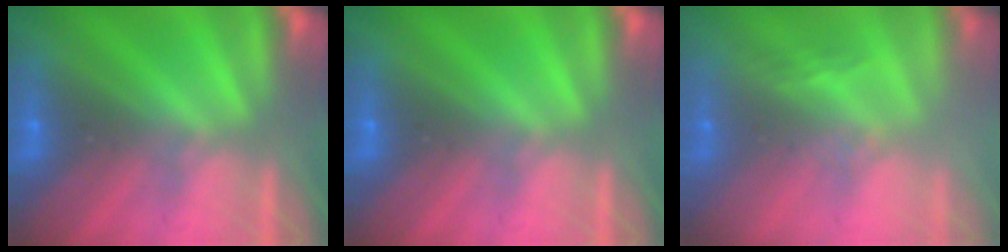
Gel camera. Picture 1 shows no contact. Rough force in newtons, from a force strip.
{"total": 0.0}
{"total": 2.9}